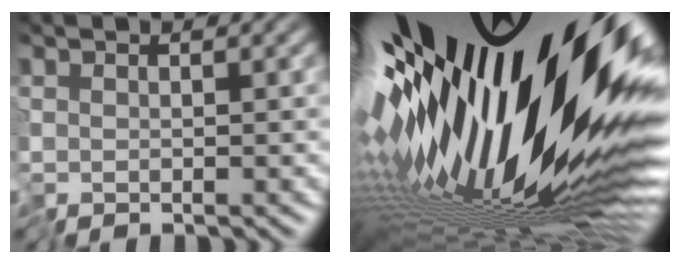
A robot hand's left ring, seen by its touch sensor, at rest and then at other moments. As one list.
[{"total": 20.9, "force": [3.0, 6.0, 19.8], "torque": [-0.319, -0.012, 0.034]}]